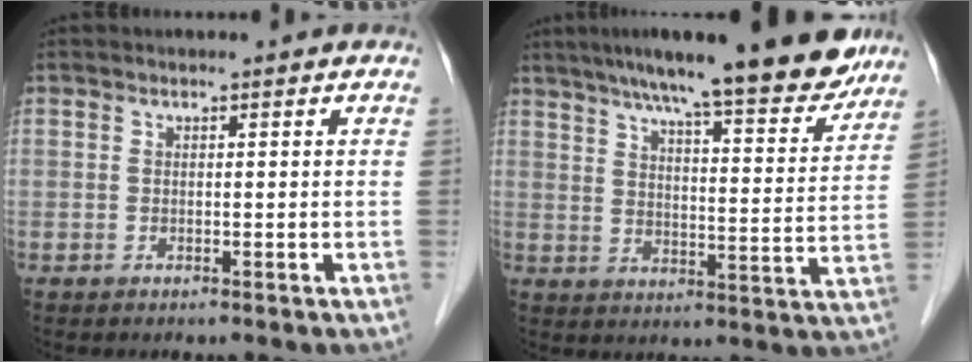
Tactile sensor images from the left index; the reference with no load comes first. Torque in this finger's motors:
{"motor_torque": [0.63, -0.81, 0.94, 0.21]}